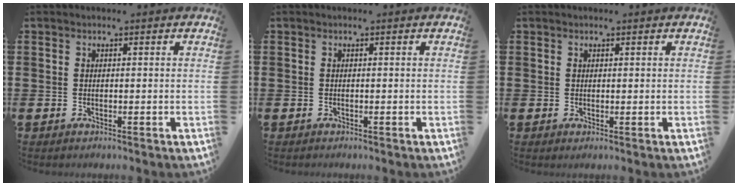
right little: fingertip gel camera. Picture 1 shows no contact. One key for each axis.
{"total": 0.0}
{"total": 0.0}